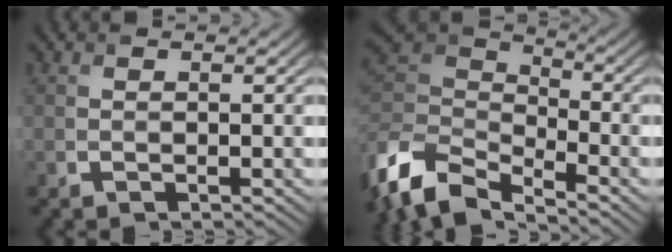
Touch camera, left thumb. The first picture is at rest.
{"total": 9.4, "force": [-5.3, 5.2, 5.9], "torque": [-0.146, -0.001, -0.117]}